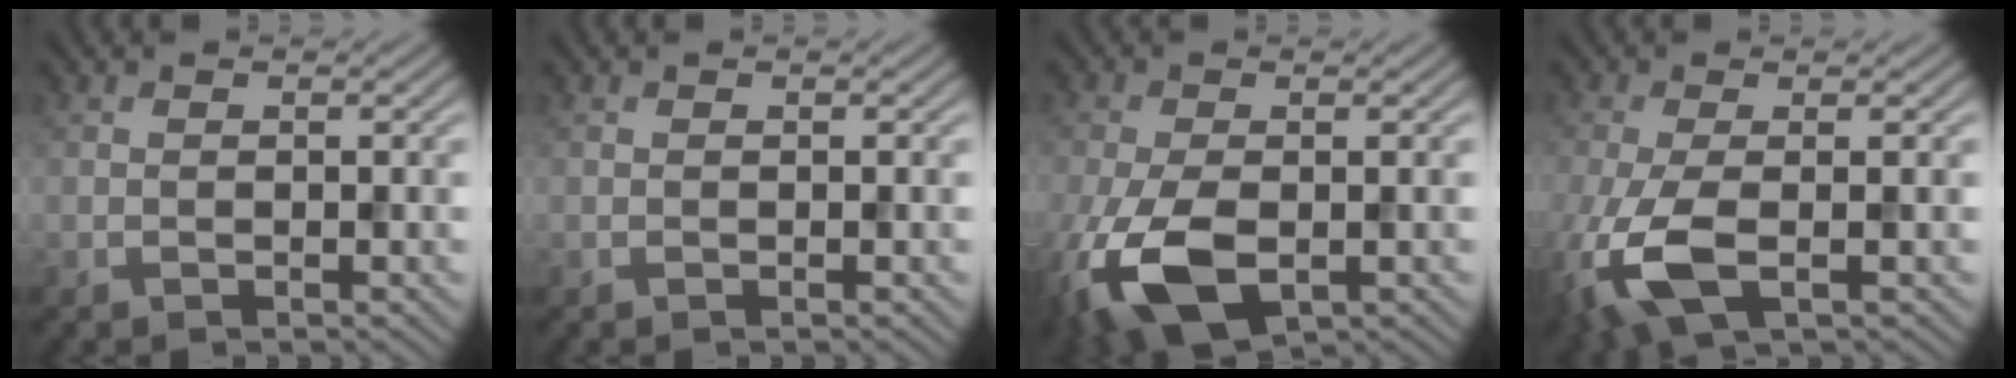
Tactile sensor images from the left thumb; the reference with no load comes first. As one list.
[{"total": 0.0}, {"total": 10.7, "force": [-3.7, 5.7, 8.2], "torque": [-0.206, -0.032, -0.061]}, {"total": 8.3, "force": [-2.4, 3.3, 7.2], "torque": [-0.182, -0.020, -0.048]}]